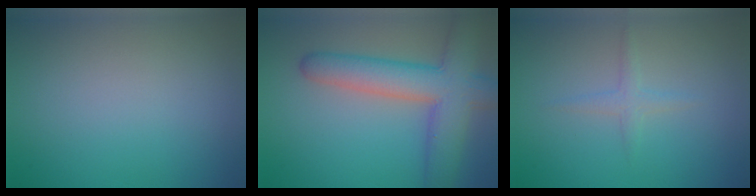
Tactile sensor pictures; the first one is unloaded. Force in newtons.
{"total": 7.7, "press": 7.7, "slide": 0.5}
{"total": 1.3, "press": 1.3, "slide": 0.0}